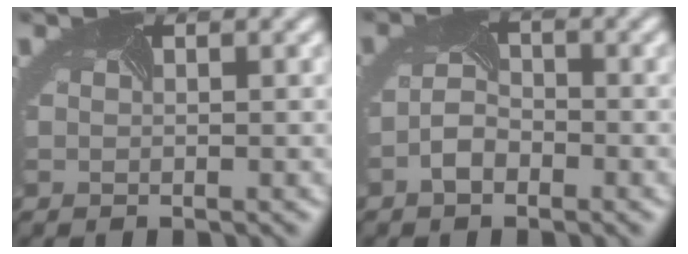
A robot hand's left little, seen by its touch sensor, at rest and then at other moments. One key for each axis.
{"total": 2.3, "fx": -1.5, "fy": 1.2, "fz": 1.3, "tx": -0.031, "ty": 0.001, "tz": -0.030}